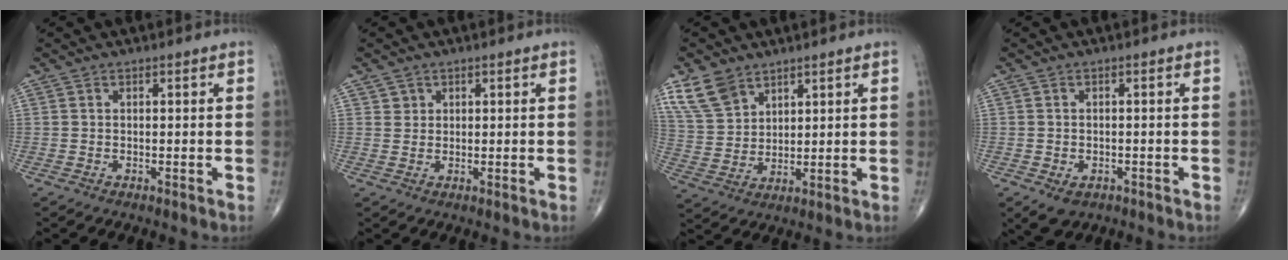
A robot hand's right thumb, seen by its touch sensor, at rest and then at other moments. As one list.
[{"total": 1.6, "force": [0.9, 1.4, 0.1], "torque": [0.015, -0.003, 0.009]}, {"total": 8.6, "force": [5.8, 5.3, 3.4], "torque": [-0.057, -0.019, 0.124]}, {"total": 4.0, "force": [-1.9, 2.8, 2.2], "torque": [-0.032, 0.002, -0.019]}]